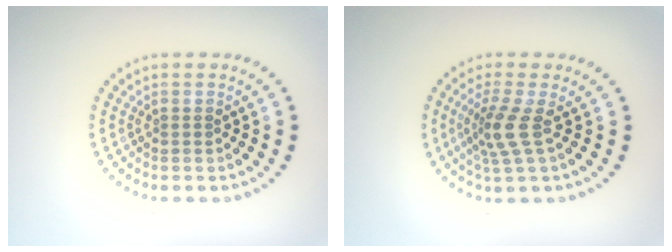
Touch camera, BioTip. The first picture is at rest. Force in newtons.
{"total": 2.8, "press": 2.0, "slide": 2.0}